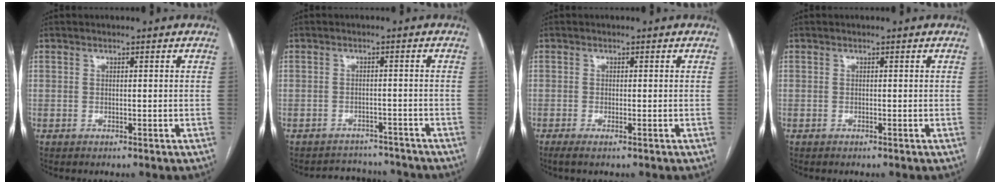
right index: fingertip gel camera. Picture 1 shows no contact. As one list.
[{"total": 6.7, "force": [-6.4, 2.1, -0.3], "torque": [0.012, 0.017, -0.081]}, {"total": 1.6, "force": [-1.0, 0.0, 1.3], "torque": [-0.022, -0.003, -0.018]}, {"total": 0.0}]